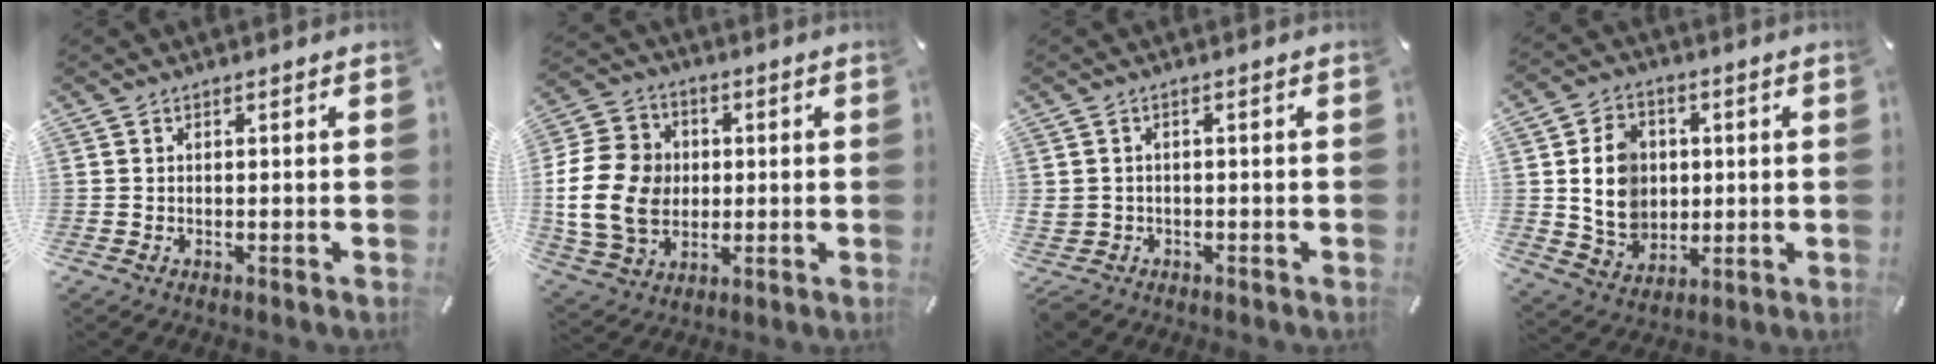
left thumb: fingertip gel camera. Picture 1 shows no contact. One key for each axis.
{"total": 15.5, "fx": -0.5, "fy": 13.2, "fz": 8.1, "tx": -0.187, "ty": 0.015, "tz": -0.009}
{"total": 2.7, "fx": -0.8, "fy": 2.5, "fz": 0.7, "tx": -0.021, "ty": 0.004, "tz": -0.018}
{"total": 11.1, "fx": 1.3, "fy": 9.6, "fz": 5.3, "tx": -0.108, "ty": 0.009, "tz": 0.027}